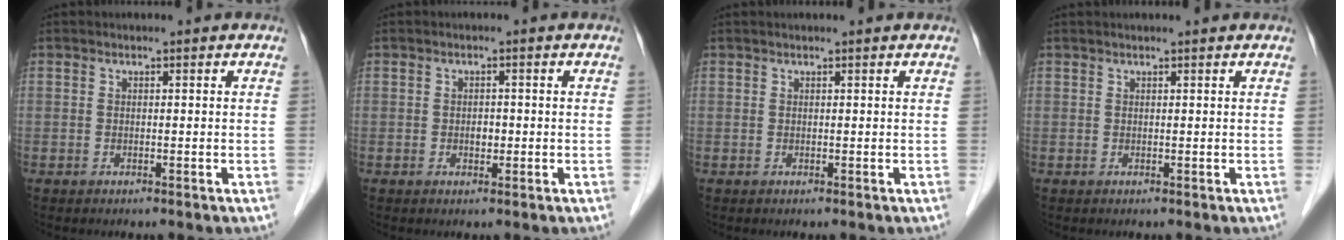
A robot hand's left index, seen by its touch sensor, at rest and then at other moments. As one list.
[{"total": 1.4, "force": [-0.3, 0.9, 1.0], "torque": [-0.017, 0.002, -0.002]}, {"total": 1.3, "force": [1.1, 0.0, 0.6], "torque": [-0.008, 0.017, 0.019]}, {"total": 2.1, "force": [1.9, 0.0, 0.9], "torque": [-0.009, 0.022, 0.027]}]